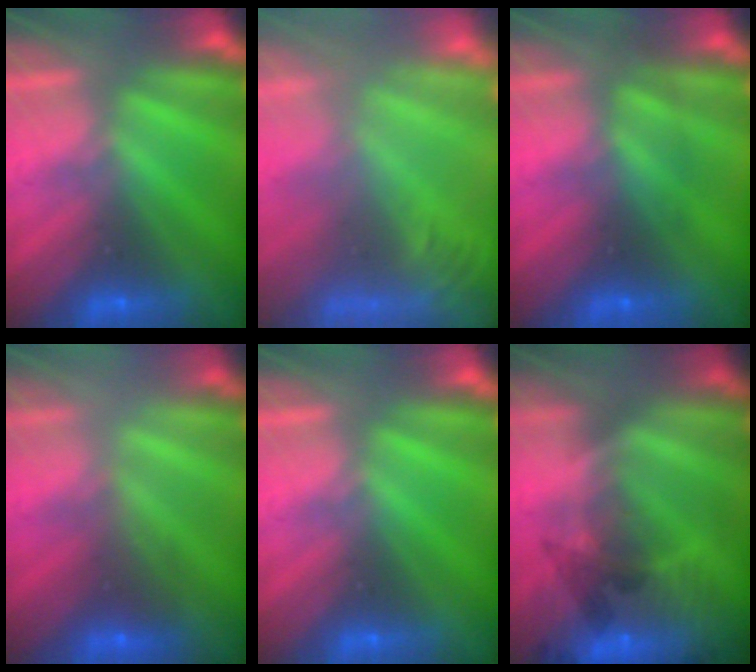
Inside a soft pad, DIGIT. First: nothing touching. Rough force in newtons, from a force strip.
{"total": 5.8}
{"total": 2.4}
{"total": 2.0}
{"total": 0.0}
{"total": 7.2}